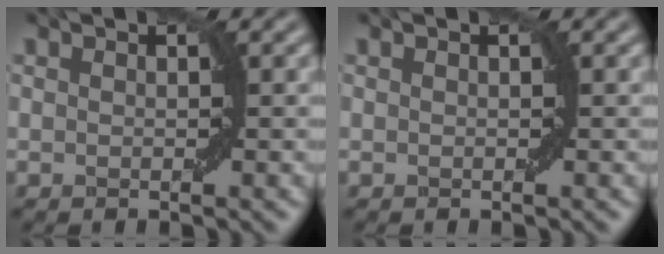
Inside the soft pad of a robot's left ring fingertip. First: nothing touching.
{"total": 0.0}